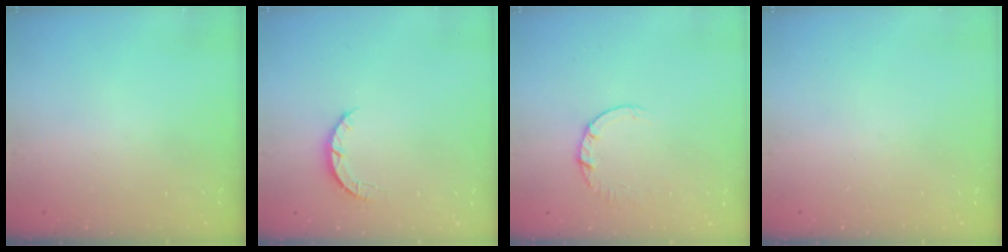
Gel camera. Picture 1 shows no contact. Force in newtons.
{"total": 2.7, "press": 2.7, "slide": 0.4}
{"total": 2.7, "press": 2.7, "slide": 0.4}
{"total": 0.0}